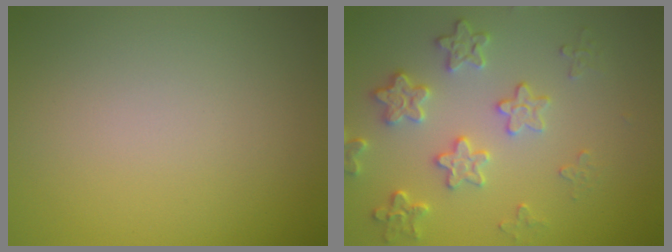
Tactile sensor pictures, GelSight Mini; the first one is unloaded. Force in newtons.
{"total": 4.0, "press": 3.5, "slide": 1.9}